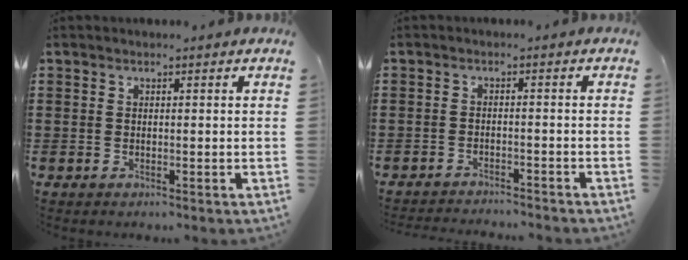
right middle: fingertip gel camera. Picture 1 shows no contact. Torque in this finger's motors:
{"motor_torque": [0.44, -0.43, 0.06, 0.07]}